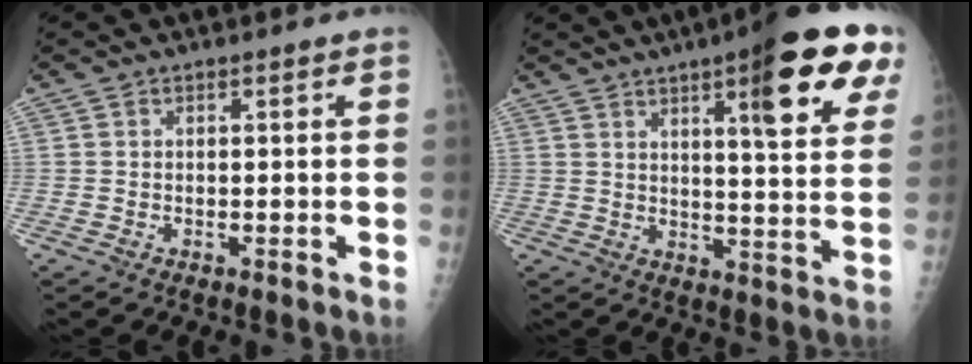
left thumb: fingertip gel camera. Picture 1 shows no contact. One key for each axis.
{"total": 19.2, "fx": 9.4, "fy": 3.9, "fz": 16.3, "tx": -0.194, "ty": -0.031, "tz": 0.126}